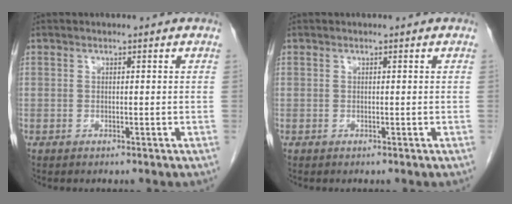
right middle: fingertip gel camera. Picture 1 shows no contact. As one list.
[{"total": 0.0}]